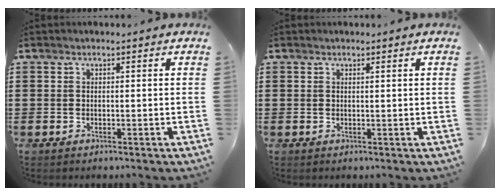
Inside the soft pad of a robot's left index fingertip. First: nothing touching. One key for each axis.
{"total": 0.7, "fx": 0.4, "fy": -0.2, "fz": 0.5, "tx": -0.010, "ty": -0.004, "tz": 0.009}